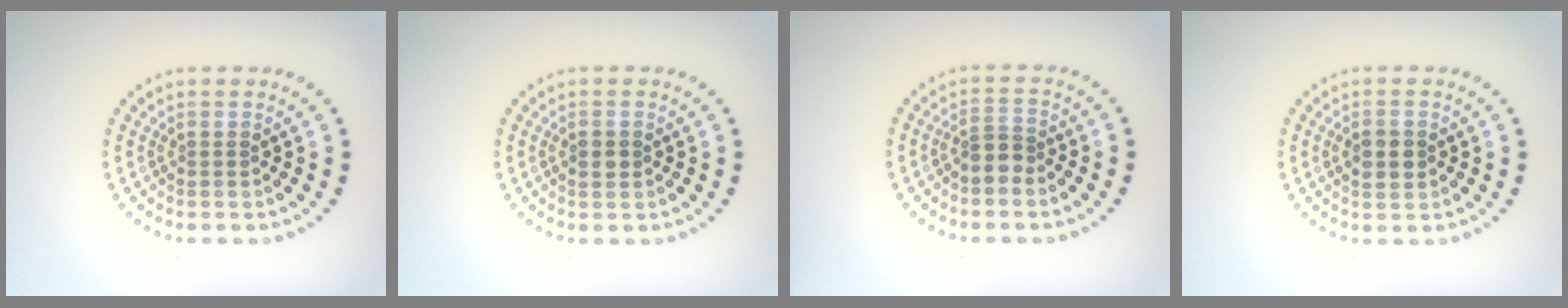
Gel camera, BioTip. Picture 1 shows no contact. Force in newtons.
{"total": 1.5, "press": 1.5, "slide": 0.1}
{"total": 2.2, "press": 1.8, "slide": 1.3}
{"total": 2.6, "press": 2.6, "slide": 0.1}